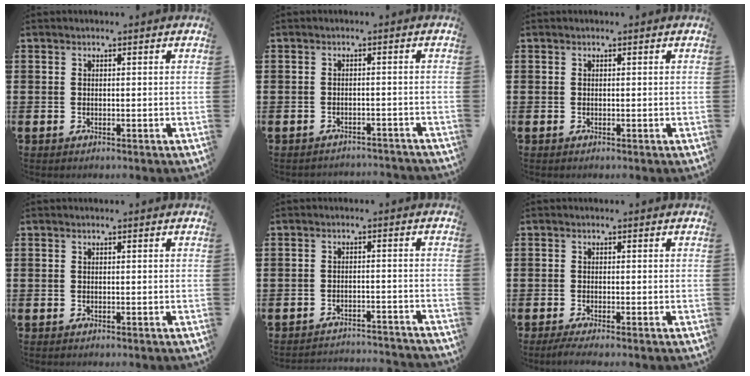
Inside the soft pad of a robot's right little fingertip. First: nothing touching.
{"total": 1.4, "force": [-1.4, 0.0, -0.1], "torque": [-0.003, 0.004, -0.031]}
{"total": 0.0}
{"total": 0.0}
{"total": 2.5, "force": [-2.5, -0.1, 0.0], "torque": [-0.004, 0.004, -0.054]}
{"total": 1.1, "force": [-0.6, 0.1, 0.9], "torque": [-0.015, -0.002, -0.012]}